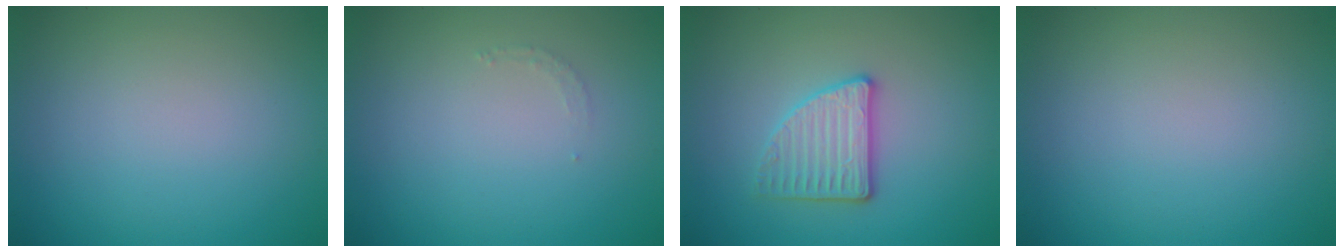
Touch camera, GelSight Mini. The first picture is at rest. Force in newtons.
{"total": 0.8, "press": 0.8, "slide": 0.1}
{"total": 3.1, "press": 2.9, "slide": 1.1}
{"total": 0.0}